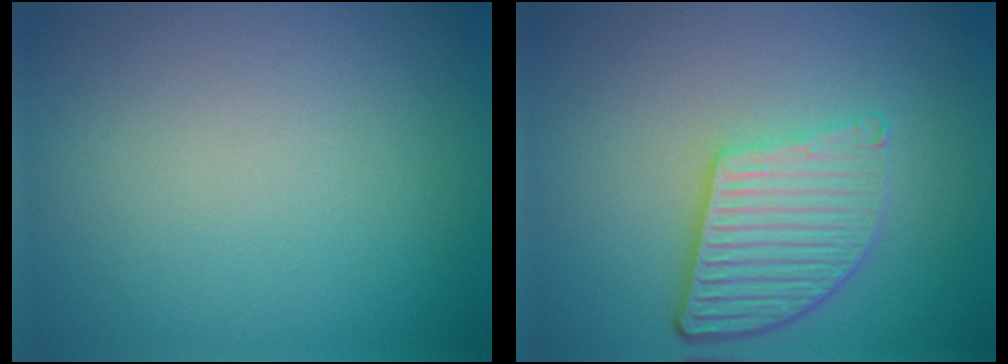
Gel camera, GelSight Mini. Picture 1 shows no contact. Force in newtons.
{"total": 5.4, "press": 3.9, "slide": 3.8}